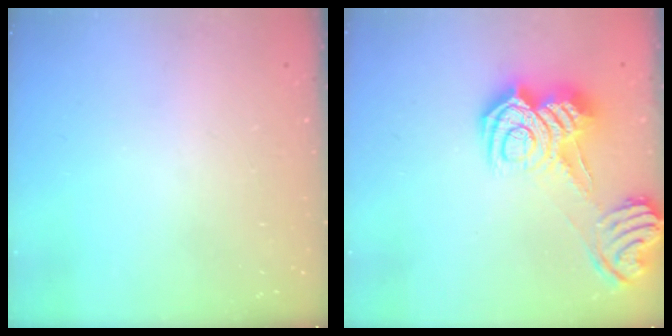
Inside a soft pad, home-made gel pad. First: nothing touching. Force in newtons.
{"total": 15.2, "press": 15.1, "slide": 0.9}